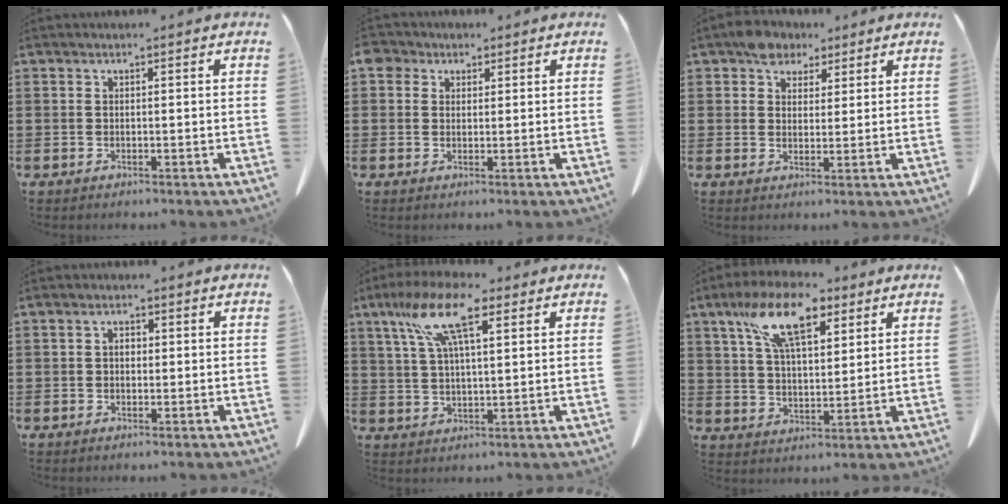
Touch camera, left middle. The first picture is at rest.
{"total": 3.0, "force": [1.9, 2.1, 0.9], "torque": [-0.020, 0.005, 0.035]}
{"total": 4.9, "force": [3.7, 3.0, 1.1], "torque": [-0.030, 0.009, 0.072]}
{"total": 1.6, "force": [0.2, 1.0, 1.2], "torque": [-0.024, 0.006, 0.003]}
{"total": 11.3, "force": [6.3, 3.4, 8.8], "torque": [-0.191, 0.002, 0.111]}
{"total": 12.6, "force": [7.6, 5.3, 8.6], "torque": [-0.169, -0.006, 0.137]}